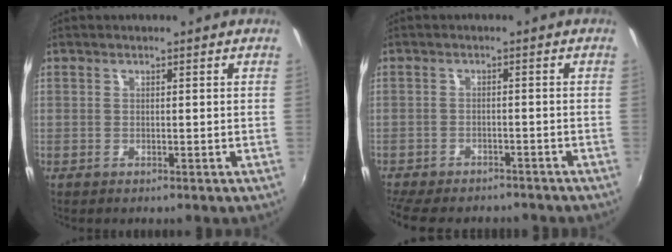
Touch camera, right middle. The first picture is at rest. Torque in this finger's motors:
{"motor_torque": [1.11, -1.03, 0.25, 0.12]}